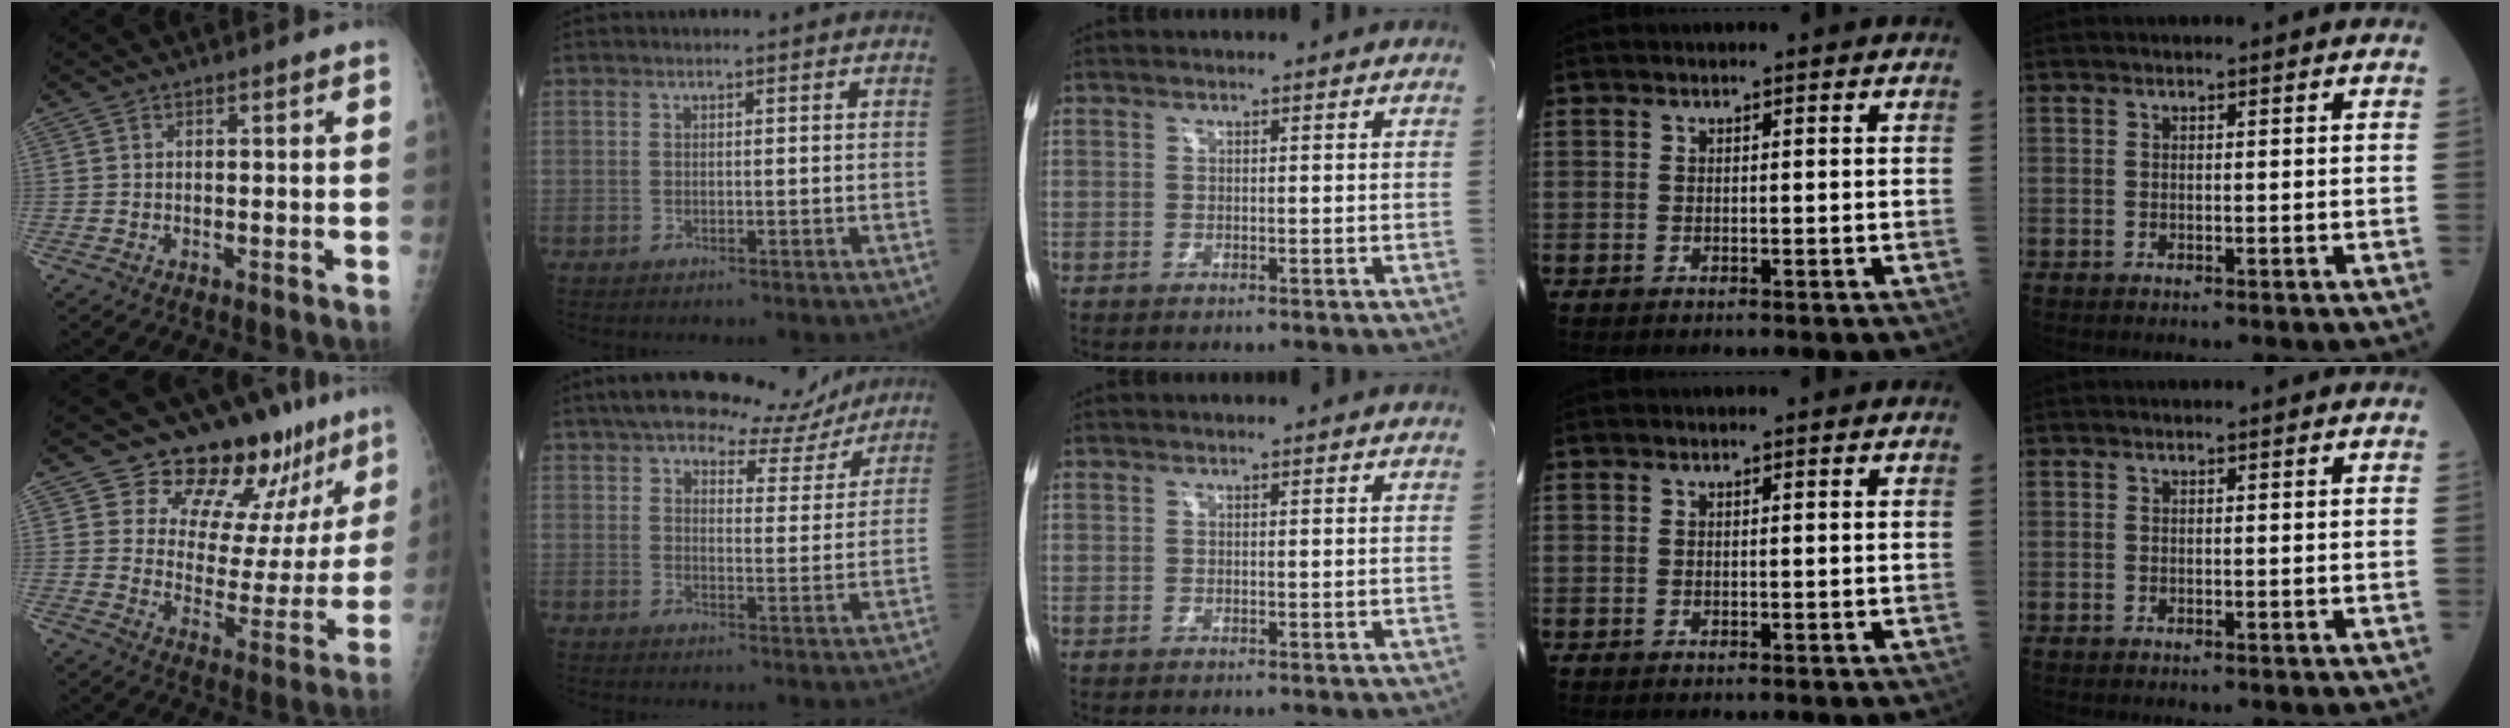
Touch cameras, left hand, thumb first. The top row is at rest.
{"thumb": {"total": 16.8, "force": [13.0, 8.0, 7.1], "torque": [-0.034, -0.089, 0.174]}, "index": {"total": 11.7, "force": [10.4, 3.2, 4.1], "torque": [-0.051, 0.008, 0.135]}}